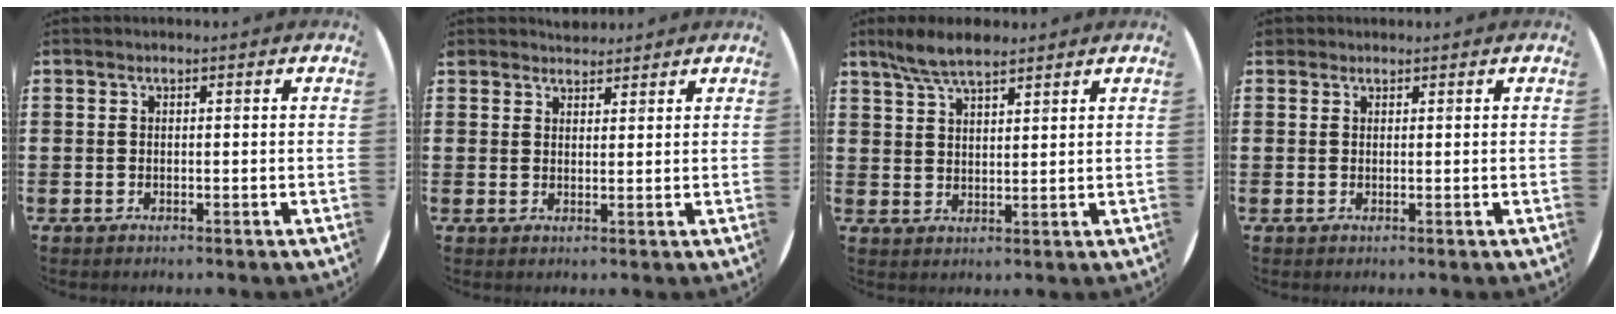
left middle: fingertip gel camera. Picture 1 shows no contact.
{"total": 2.4, "force": [2.3, 0.6, -0.2], "torque": [-0.002, 0.000, 0.044]}
{"total": 5.6, "force": [4.8, 1.2, 2.6], "torque": [-0.062, -0.006, 0.088]}
{"total": 0.8, "force": [0.7, 0.3, -0.1], "torque": [0.000, 0.002, 0.014]}